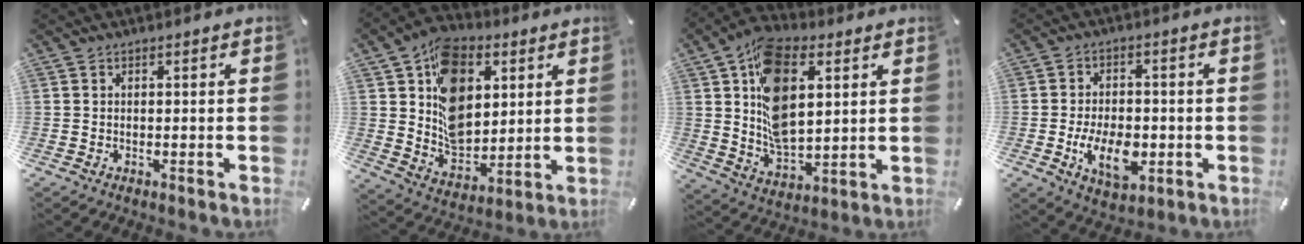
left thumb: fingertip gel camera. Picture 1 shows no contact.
{"total": 15.8, "force": [5.2, 11.7, 9.2], "torque": [-0.147, -0.014, 0.103]}
{"total": 16.0, "force": [5.4, 9.4, 11.8], "torque": [-0.226, -0.016, 0.097]}
{"total": 10.4, "force": [-2.8, 6.3, 7.8], "torque": [-0.144, 0.000, -0.047]}